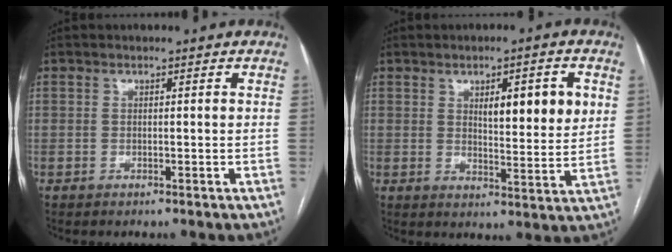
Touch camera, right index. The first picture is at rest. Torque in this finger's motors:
{"motor_torque": [0.33, 0.39, 0.29, 0.07]}